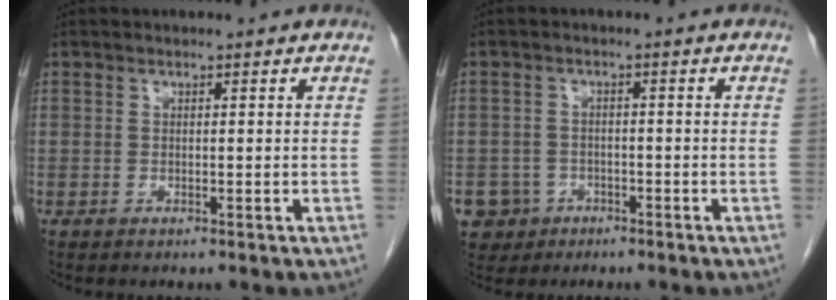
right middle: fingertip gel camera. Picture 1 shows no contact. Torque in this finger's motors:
{"motor_torque": [0.88, -0.82, 0.41, 0.02]}